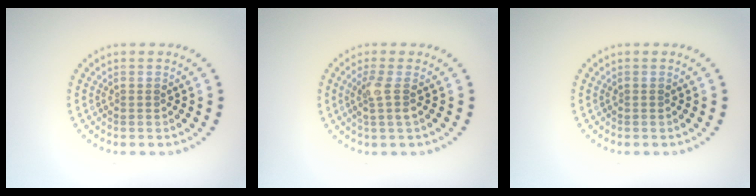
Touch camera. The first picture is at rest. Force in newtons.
{"total": 2.0, "press": 1.6, "slide": 1.2}
{"total": 0.0}